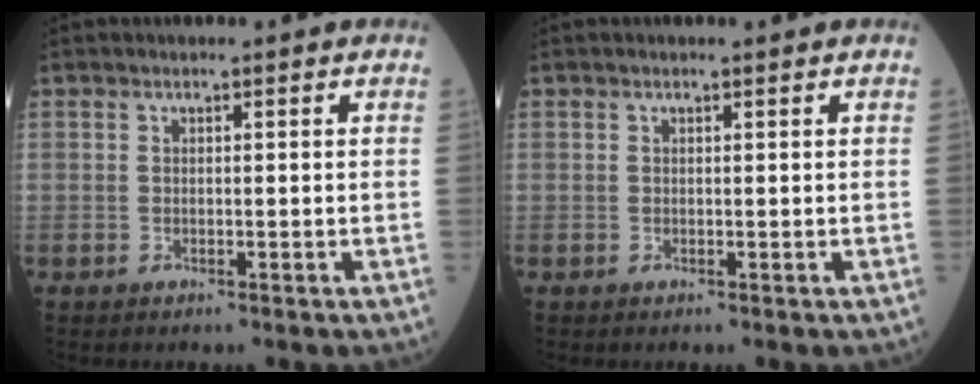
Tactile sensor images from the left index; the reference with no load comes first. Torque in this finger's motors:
{"motor_torque": [-0.12, 0.19, 0.03, -0.01]}